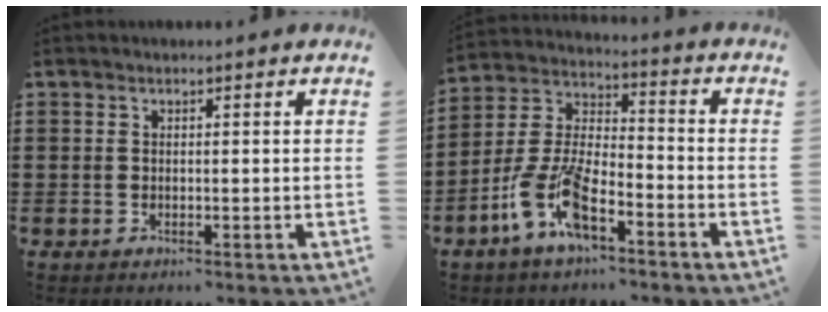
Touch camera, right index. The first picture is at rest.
{"total": 10.2, "force": [-6.1, 3.6, 7.3], "torque": [-0.188, -0.008, -0.124]}